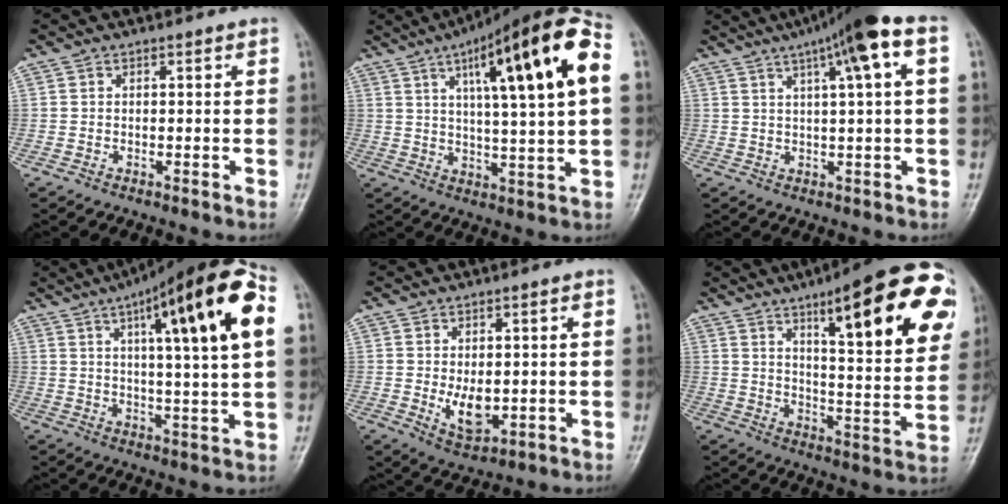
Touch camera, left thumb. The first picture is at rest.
{"total": 20.7, "force": [6.6, 3.4, 19.3], "torque": [-0.293, 0.011, 0.093]}
{"total": 12.5, "force": [5.3, 1.3, 11.2], "torque": [-0.182, 0.022, 0.077]}
{"total": 20.6, "force": [7.1, 3.1, 19.1], "torque": [-0.281, 0.007, 0.098]}
{"total": 7.0, "force": [-0.4, 3.8, 5.9], "torque": [-0.082, -0.009, 0.006]}
{"total": 25.8, "force": [11.2, 6.5, 22.3], "torque": [-0.276, -0.023, 0.155]}